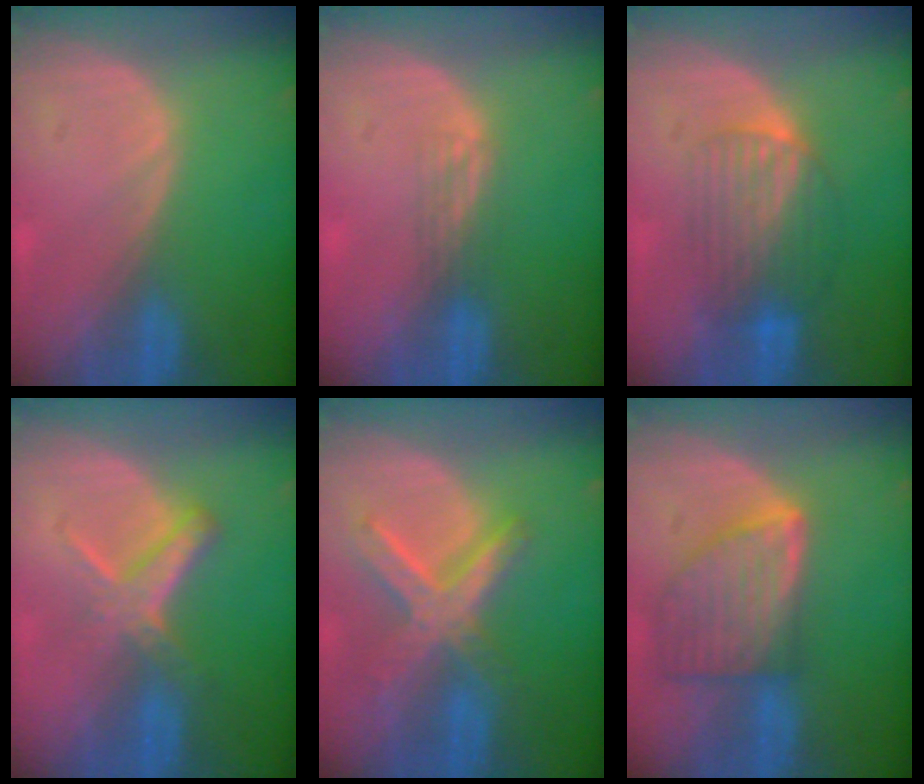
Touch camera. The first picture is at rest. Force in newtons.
{"total": 2.1, "press": 1.6, "slide": 1.3}
{"total": 6.4, "press": 6.3, "slide": 1.1}
{"total": 5.7, "press": 5.1, "slide": 2.6}
{"total": 8.1, "press": 7.0, "slide": 4.1}
{"total": 8.2, "press": 7.3, "slide": 3.6}